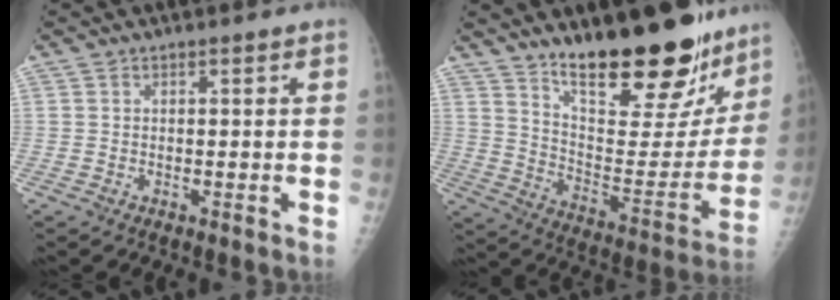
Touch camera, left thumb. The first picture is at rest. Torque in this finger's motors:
{"motor_torque": [0.45, 0.39, 0.94, -1.83, 0.08]}